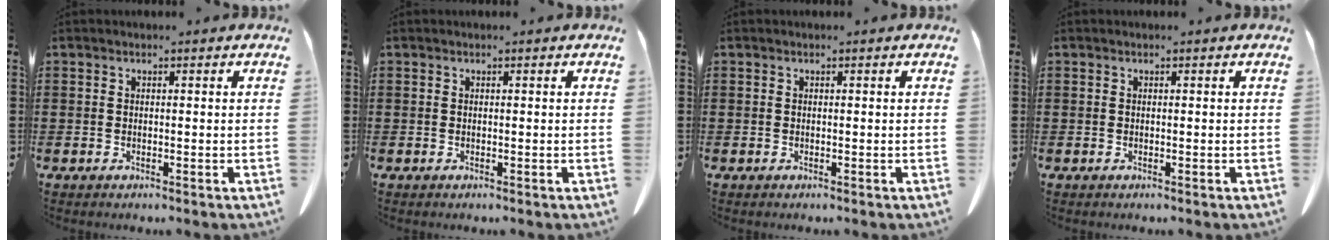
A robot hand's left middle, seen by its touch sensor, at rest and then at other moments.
{"total": 0.0}
{"total": 0.0}
{"total": 0.0}